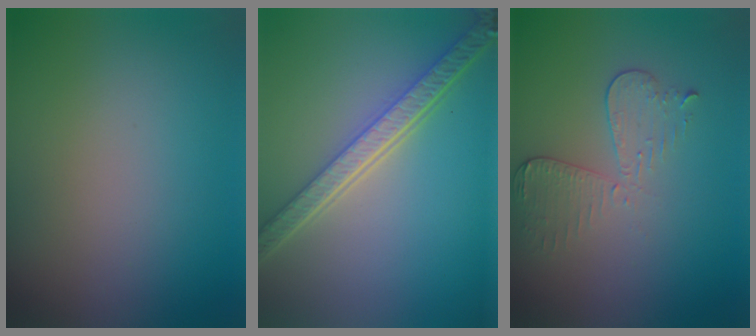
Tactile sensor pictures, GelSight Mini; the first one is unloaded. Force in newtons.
{"total": 5.9, "press": 4.3, "slide": 4.0}
{"total": 2.9, "press": 2.6, "slide": 1.4}